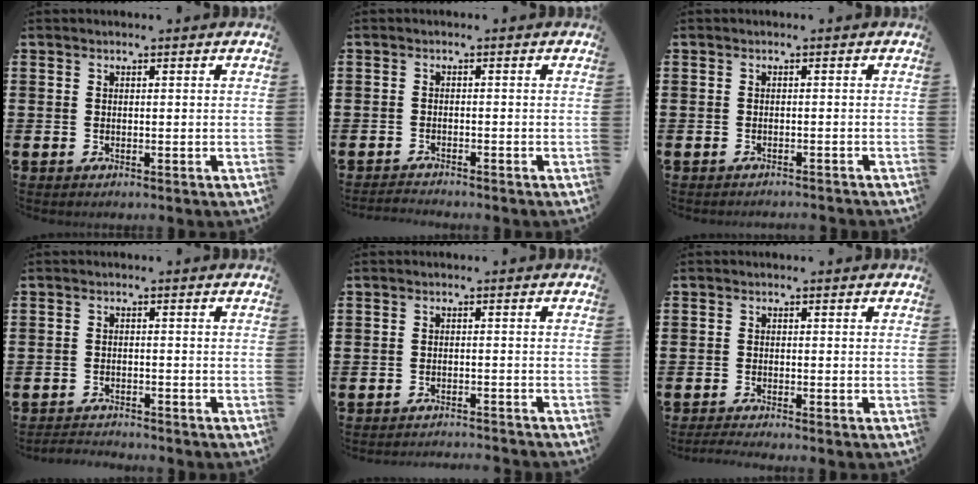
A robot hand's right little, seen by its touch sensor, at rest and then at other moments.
{"total": 1.1, "force": [-1.1, 0.0, 0.0], "torque": [-0.003, 0.000, -0.023]}
{"total": 0.7, "force": [-0.7, -0.1, 0.0], "torque": [0.008, -0.004, -0.016]}
{"total": 1.3, "force": [-1.3, -0.1, -0.2], "torque": [0.000, 0.005, -0.029]}
{"total": 1.4, "force": [-1.4, -0.2, -0.1], "torque": [0.000, 0.003, -0.028]}
{"total": 1.1, "force": [-0.9, 0.0, 0.6], "torque": [-0.009, -0.001, -0.016]}